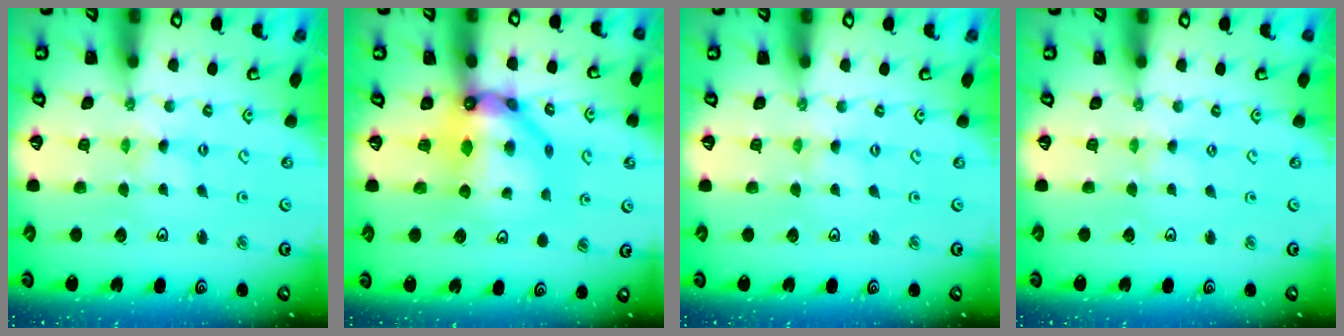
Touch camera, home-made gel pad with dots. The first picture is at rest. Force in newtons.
{"total": 12.2, "press": 12.2, "slide": 0.9}
{"total": 0.0}
{"total": 0.7, "press": 0.7, "slide": 0.2}